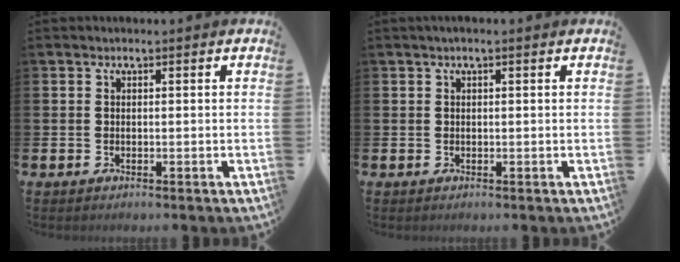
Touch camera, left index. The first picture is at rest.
{"total": 0.7, "force": [0.3, 0.1, 0.6], "torque": [-0.012, 0.004, 0.004]}